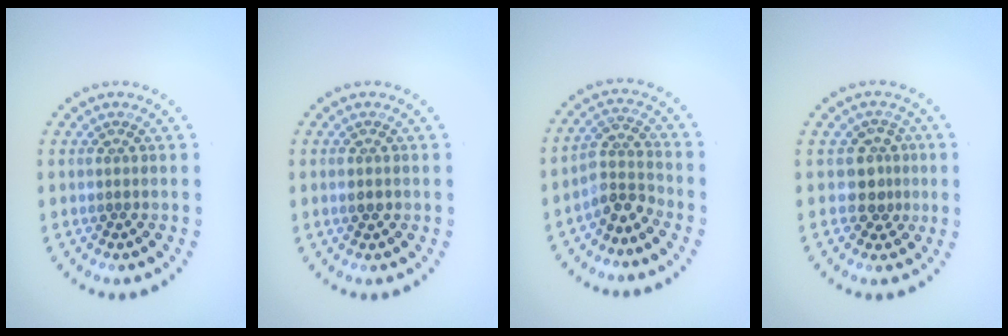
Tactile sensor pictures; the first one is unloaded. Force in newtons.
{"total": 1.2, "press": 1.2, "slide": 0.1}
{"total": 3.0, "press": 2.2, "slide": 2.0}
{"total": 2.5, "press": 2.2, "slide": 1.3}